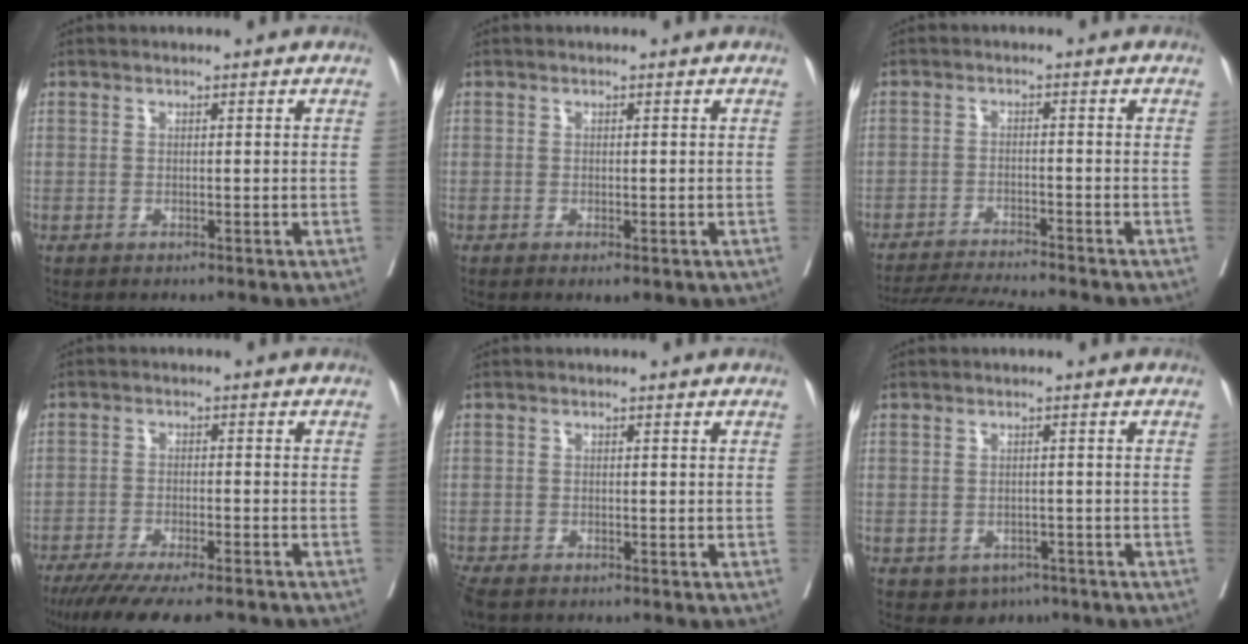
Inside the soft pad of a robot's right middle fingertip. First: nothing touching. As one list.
[{"total": 1.9, "force": [-1.0, 0.8, 1.4], "torque": [-0.019, -0.005, -0.008]}, {"total": 8.8, "force": [-8.4, -1.0, 2.5], "torque": [-0.036, -0.011, -0.141]}, {"total": 13.0, "force": [-10.5, 3.0, 7.1], "torque": [-0.110, -0.024, -0.160]}, {"total": 3.9, "force": [-3.0, 1.7, 1.8], "torque": [-0.038, -0.010, -0.054]}, {"total": 3.4, "force": [-2.0, 2.5, 0.9], "torque": [-0.004, 0.005, -0.022]}]